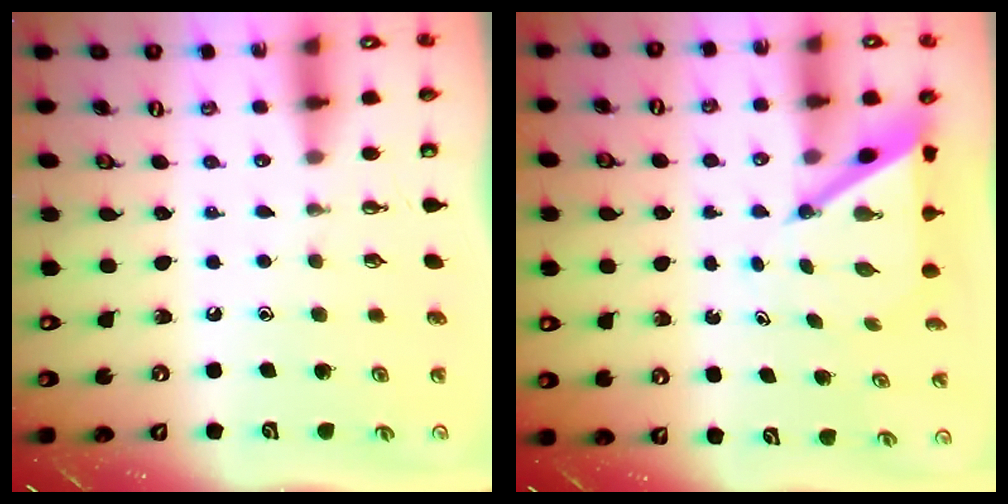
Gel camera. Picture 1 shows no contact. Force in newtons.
{"total": 5.9, "press": 5.8, "slide": 0.5}